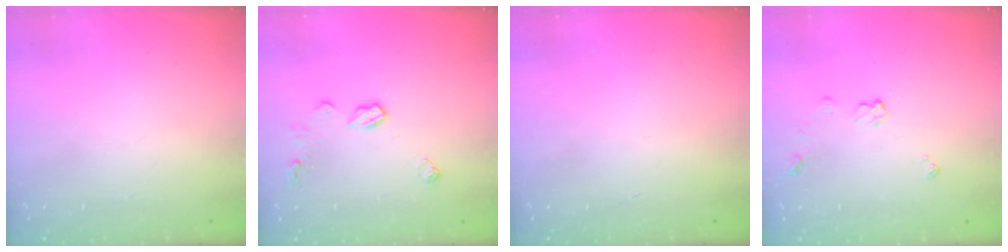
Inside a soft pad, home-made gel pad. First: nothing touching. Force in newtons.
{"total": 7.0, "press": 7.0, "slide": 0.4}
{"total": 0.9, "press": 0.9, "slide": 0.2}
{"total": 4.9, "press": 4.9, "slide": 0.6}